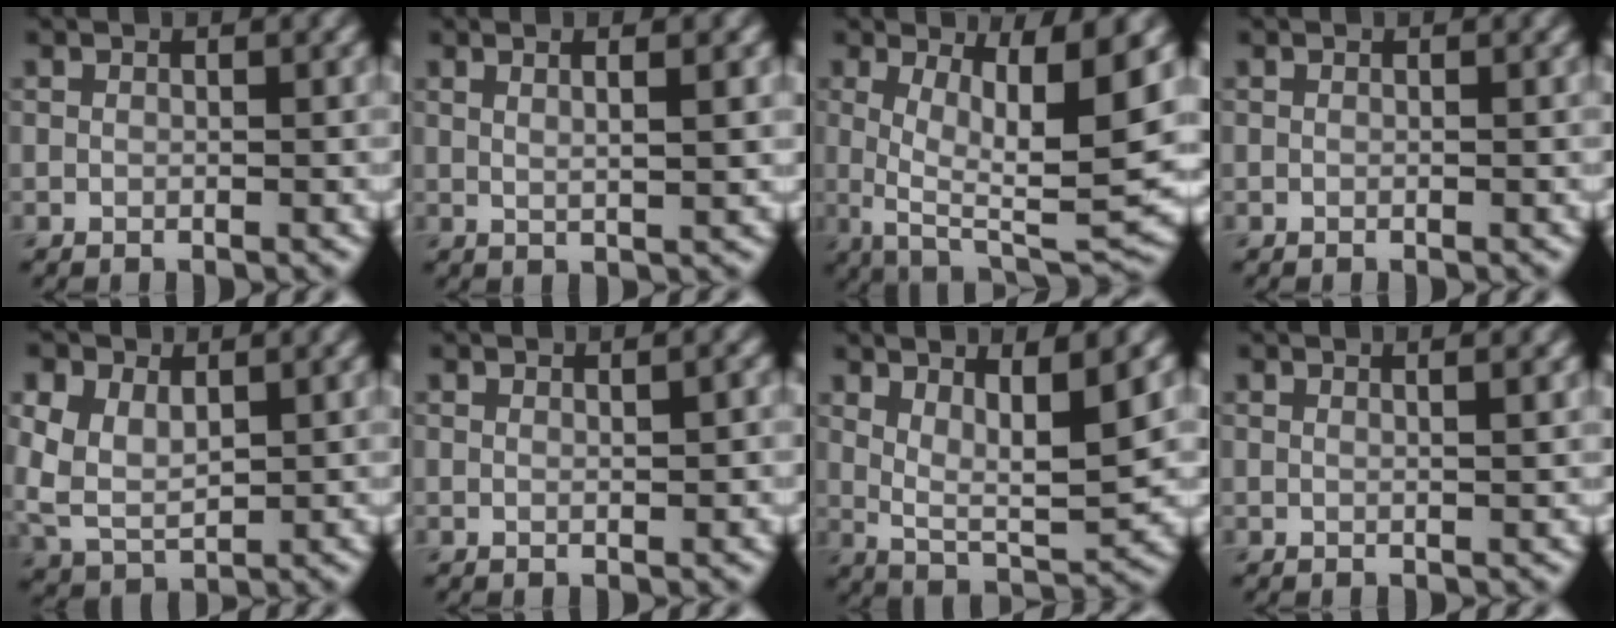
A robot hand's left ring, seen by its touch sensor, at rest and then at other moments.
{"total": 3.4, "force": [1.4, 1.1, 2.8], "torque": [-0.022, 0.007, 0.001]}
{"total": 10.0, "force": [1.5, 3.1, 9.4], "torque": [-0.140, -0.016, 0.028]}
{"total": 0.0}
{"total": 5.7, "force": [1.2, 4.0, 3.9], "torque": [-0.097, -0.003, 0.029]}
{"total": 1.0, "force": [0.4, 0.1, 0.9], "torque": [-0.015, 0.000, 0.006]}
{"total": 5.6, "force": [2.2, 1.6, 4.9], "torque": [-0.089, -0.013, 0.043]}
{"total": 1.7, "force": [0.9, 0.7, 1.2], "torque": [-0.008, 0.006, -0.002]}